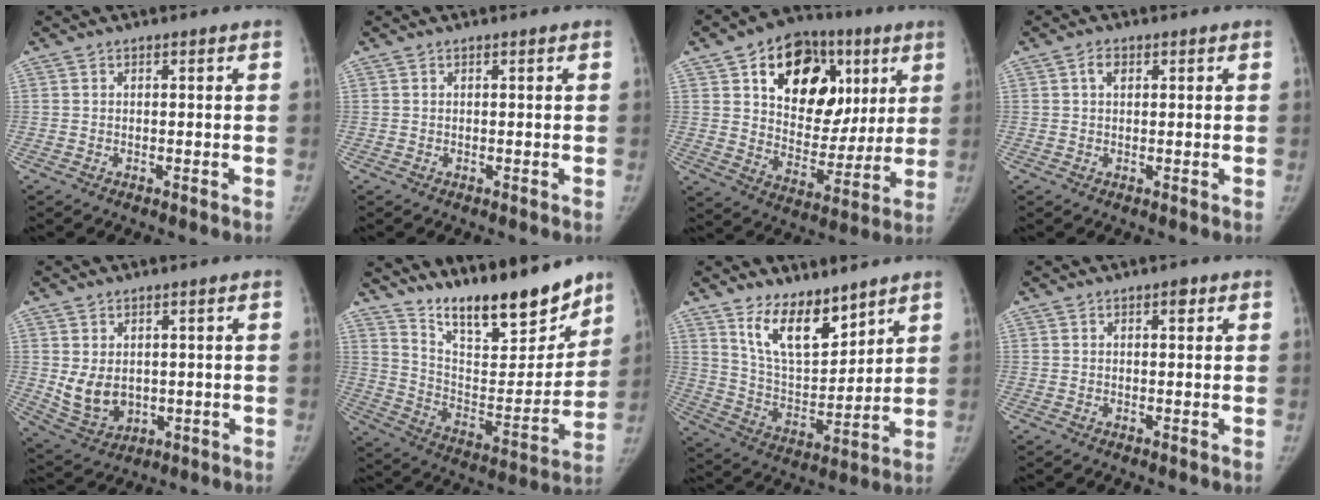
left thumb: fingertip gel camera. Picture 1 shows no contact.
{"total": 0.0}
{"total": 22.9, "force": [8.4, 15.5, 14.5], "torque": [-0.158, -0.007, 0.132]}
{"total": 2.0, "force": [0.8, 1.3, 1.3], "torque": [-0.021, 0.003, 0.011]}
{"total": 7.4, "force": [0.5, 5.5, 4.9], "torque": [-0.073, -0.018, 0.033]}
{"total": 21.7, "force": [17.4, 6.1, 11.5], "torque": [-0.137, -0.107, 0.286]}
{"total": 12.7, "force": [9.1, 5.5, 6.9], "torque": [-0.086, -0.072, 0.180]}
{"total": 1.4, "force": [0.7, 0.6, 1.0], "torque": [-0.010, 0.000, 0.007]}